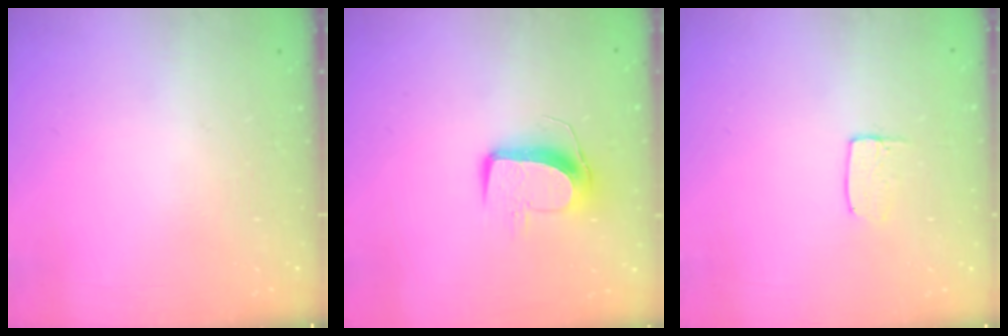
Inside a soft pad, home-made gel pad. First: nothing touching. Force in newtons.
{"total": 9.8, "press": 9.8, "slide": 0.4}
{"total": 3.6, "press": 3.6, "slide": 0.3}